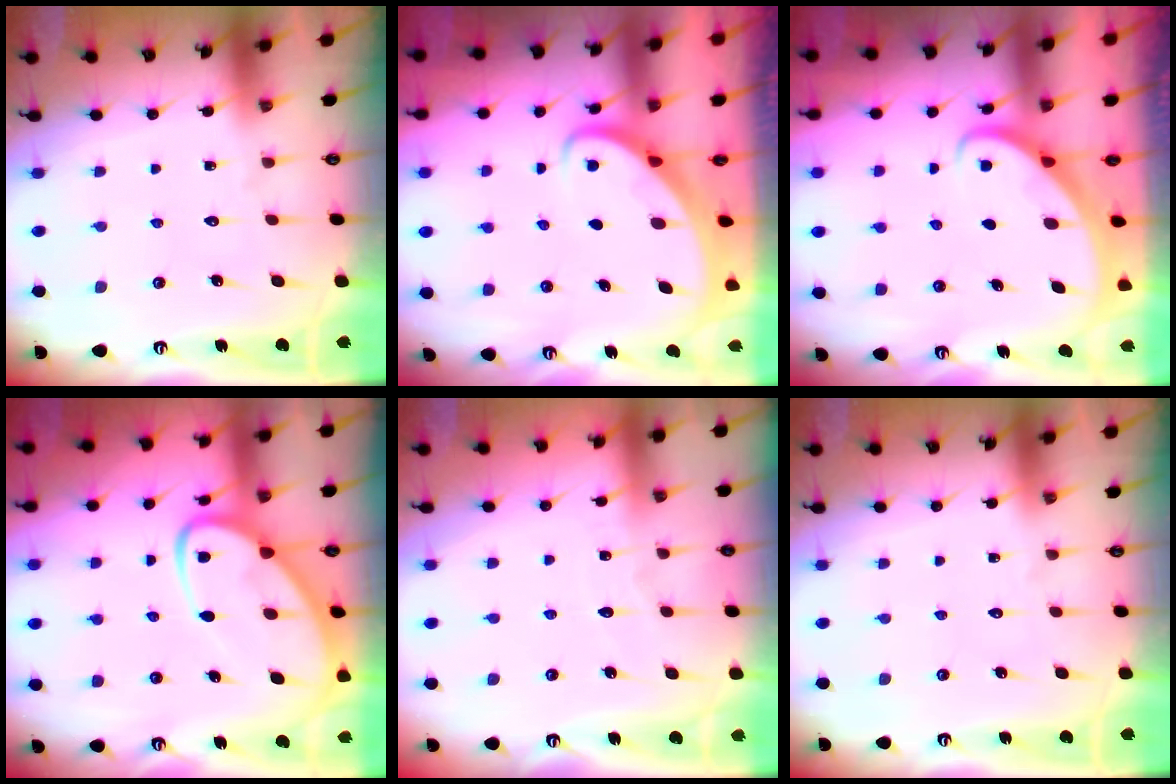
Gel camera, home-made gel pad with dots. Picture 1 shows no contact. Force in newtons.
{"total": 2.6, "press": 2.6, "slide": 0.3}
{"total": 2.5, "press": 2.5, "slide": 0.2}
{"total": 10.1, "press": 10.1, "slide": 1.0}
{"total": 2.3, "press": 2.3, "slide": 0.3}
{"total": 0.0}